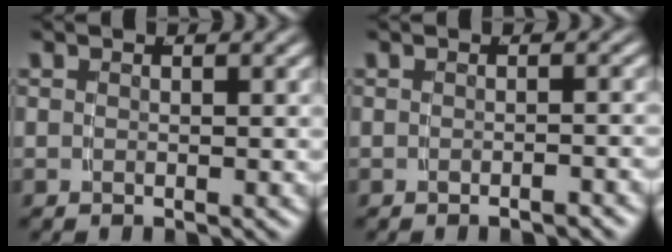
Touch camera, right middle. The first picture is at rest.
{"total": 0.9, "force": [-0.9, -0.1, 0.3], "torque": [-0.002, 0.006, -0.016]}